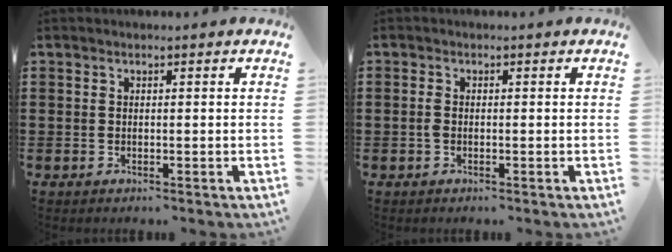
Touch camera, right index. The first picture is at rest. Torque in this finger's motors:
{"motor_torque": [0.47, -0.02, 0.17, 0.05]}